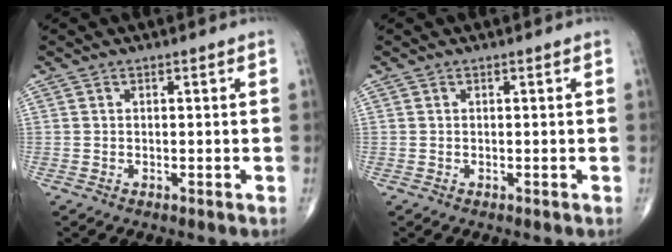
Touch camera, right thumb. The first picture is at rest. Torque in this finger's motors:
{"motor_torque": [0.06, -0.05, 0.00, 0.00, 0.01]}